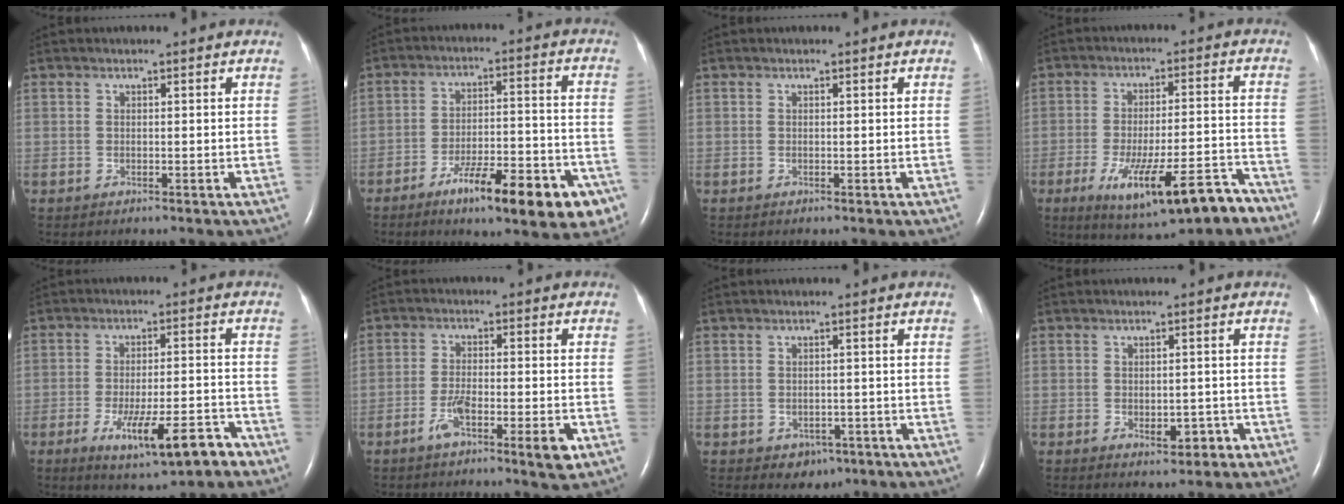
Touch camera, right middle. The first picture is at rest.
{"total": 15.5, "force": [-9.1, 3.4, 12.1], "torque": [-0.132, 0.011, -0.127]}
{"total": 0.0}
{"total": 14.5, "force": [-8.7, 2.8, 11.2], "torque": [-0.167, -0.002, -0.123]}
{"total": 10.2, "force": [-5.7, 2.0, 8.2], "torque": [-0.135, -0.008, -0.080]}
{"total": 6.6, "force": [-3.3, 0.9, 5.6], "torque": [-0.101, -0.006, -0.056]}
{"total": 2.7, "force": [-1.4, 2.1, 1.1], "torque": [-0.011, 0.003, -0.008]}
{"total": 3.2, "force": [-1.3, 1.9, 2.2], "torque": [-0.024, 0.004, -0.010]}